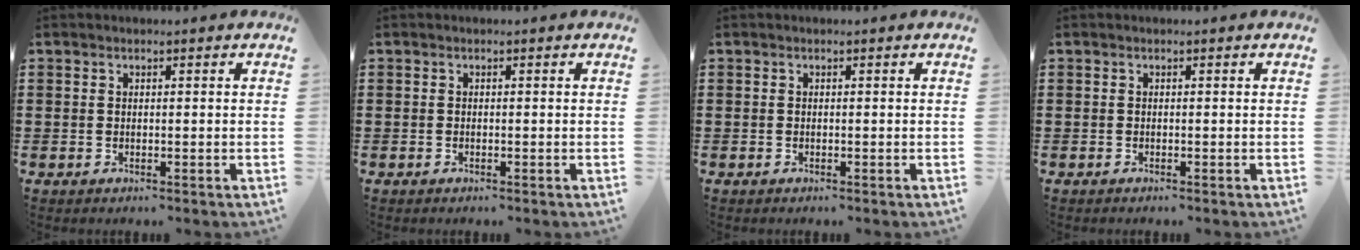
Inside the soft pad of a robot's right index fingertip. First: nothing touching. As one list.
[{"total": 0.0}, {"total": 0.0}, {"total": 0.0}]